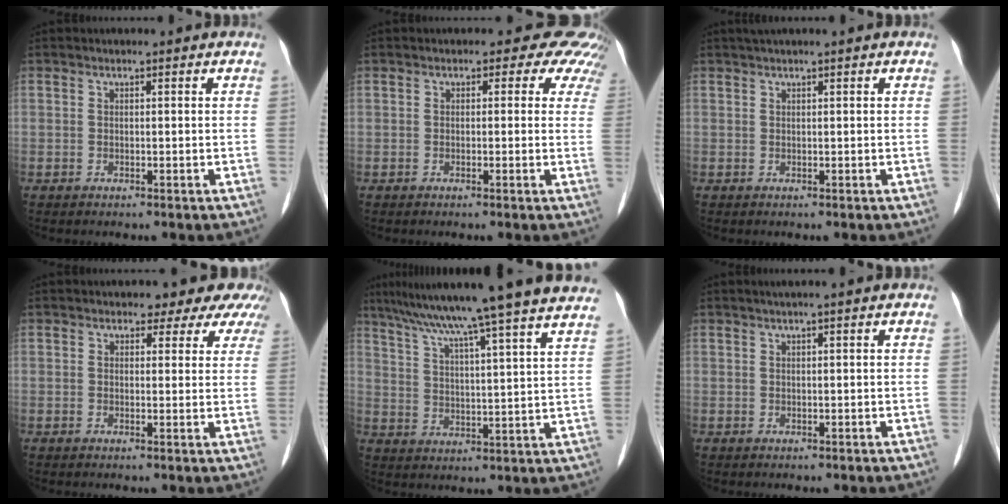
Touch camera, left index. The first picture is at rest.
{"total": 6.1, "force": [4.9, 3.4, 1.5], "torque": [0.010, 0.009, 0.018]}
{"total": 1.4, "force": [1.0, -0.2, 1.0], "torque": [-0.021, 0.014, 0.023]}
{"total": 7.0, "force": [6.0, 3.1, 1.5], "torque": [0.004, 0.004, 0.043]}
{"total": 21.9, "force": [18.4, -1.7, 11.8], "torque": [-0.197, -0.002, 0.252]}
{"total": 1.3, "force": [0.7, -0.3, 1.0], "torque": [-0.022, 0.004, 0.018]}